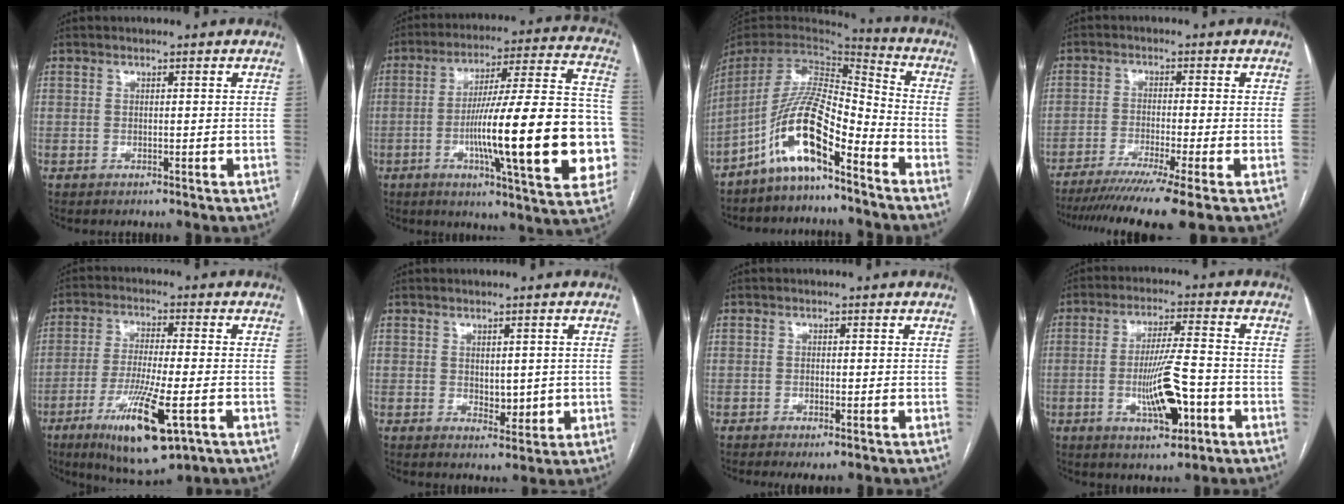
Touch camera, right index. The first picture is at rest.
{"total": 27.4, "force": [-5.6, 2.9, 26.6], "torque": [-0.332, 0.009, -0.084]}
{"total": 12.4, "force": [-7.6, 2.6, 9.4], "torque": [-0.186, 0.017, -0.141]}
{"total": 12.4, "force": [-9.4, -1.7, 7.9], "torque": [-0.117, -0.033, -0.143]}
{"total": 13.3, "force": [-5.7, 1.9, 11.9], "torque": [-0.223, -0.032, -0.090]}
{"total": 3.6, "force": [0.1, 1.9, 3.0], "torque": [-0.039, -0.007, 0.010]}
{"total": 1.8, "force": [-0.9, 0.3, 1.5], "torque": [-0.023, -0.003, -0.012]}
{"total": 9.9, "force": [-3.2, 1.7, 9.3], "torque": [-0.169, -0.003, -0.051]}